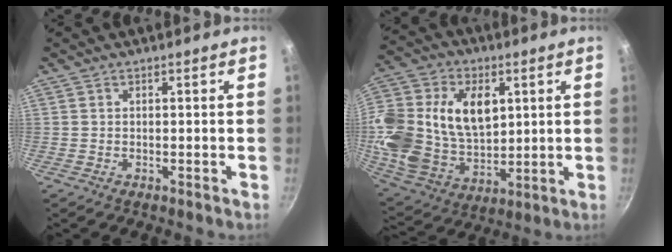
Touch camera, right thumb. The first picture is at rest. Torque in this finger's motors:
{"motor_torque": [1.97, 3.04, 1.01, -0.31, 0.25]}